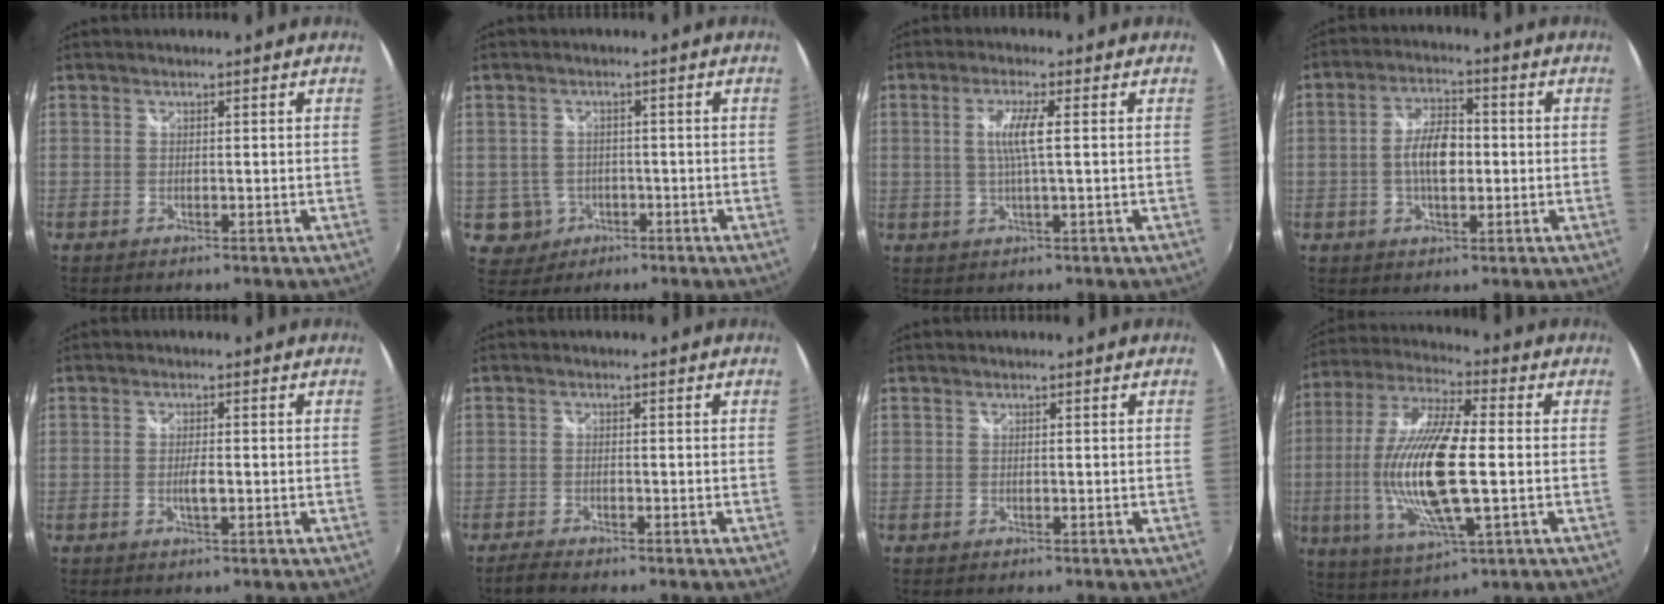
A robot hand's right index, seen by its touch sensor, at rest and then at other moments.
{"total": 5.1, "force": [-1.3, 4.9, 0.7], "torque": [-0.026, 0.011, -0.010]}
{"total": 4.9, "force": [0.6, 0.1, 4.9], "torque": [-0.096, -0.003, 0.013]}
{"total": 7.6, "force": [-0.8, 3.6, 6.7], "torque": [-0.123, 0.010, -0.013]}
{"total": 2.1, "force": [-0.4, 0.6, 2.0], "torque": [-0.037, -0.005, -0.007]}
{"total": 2.5, "force": [-2.1, 0.3, 1.4], "torque": [-0.035, -0.006, -0.039]}
{"total": 0.0}
{"total": 19.8, "force": [-1.7, 5.4, 18.9], "torque": [-0.373, -0.011, -0.030]}